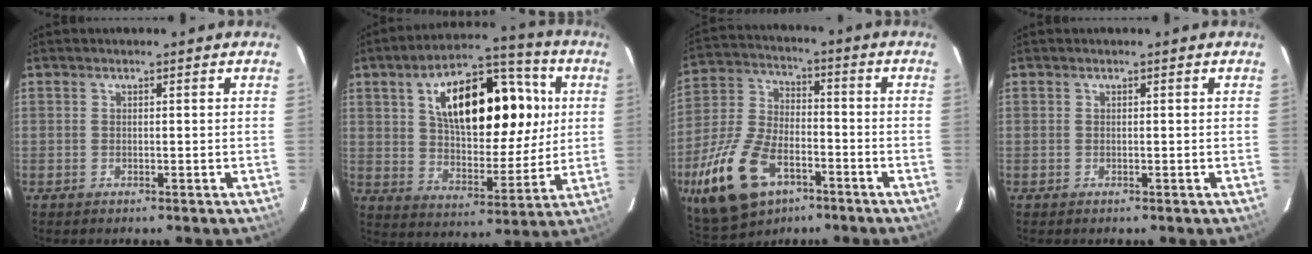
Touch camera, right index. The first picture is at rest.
{"total": 21.1, "force": [5.9, 10.8, 17.1], "torque": [-0.286, 0.031, 0.101]}
{"total": 19.1, "force": [-9.5, 10.7, 12.6], "torque": [-0.288, -0.011, -0.169]}
{"total": 0.0}